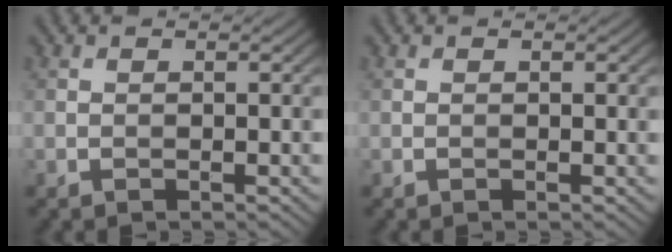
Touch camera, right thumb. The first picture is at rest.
{"total": 0.0}